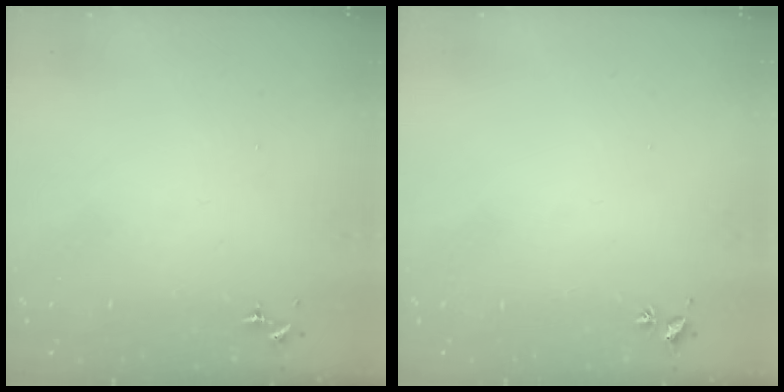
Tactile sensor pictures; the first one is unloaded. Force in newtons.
{"total": 2.0, "press": 2.0, "slide": 0.3}